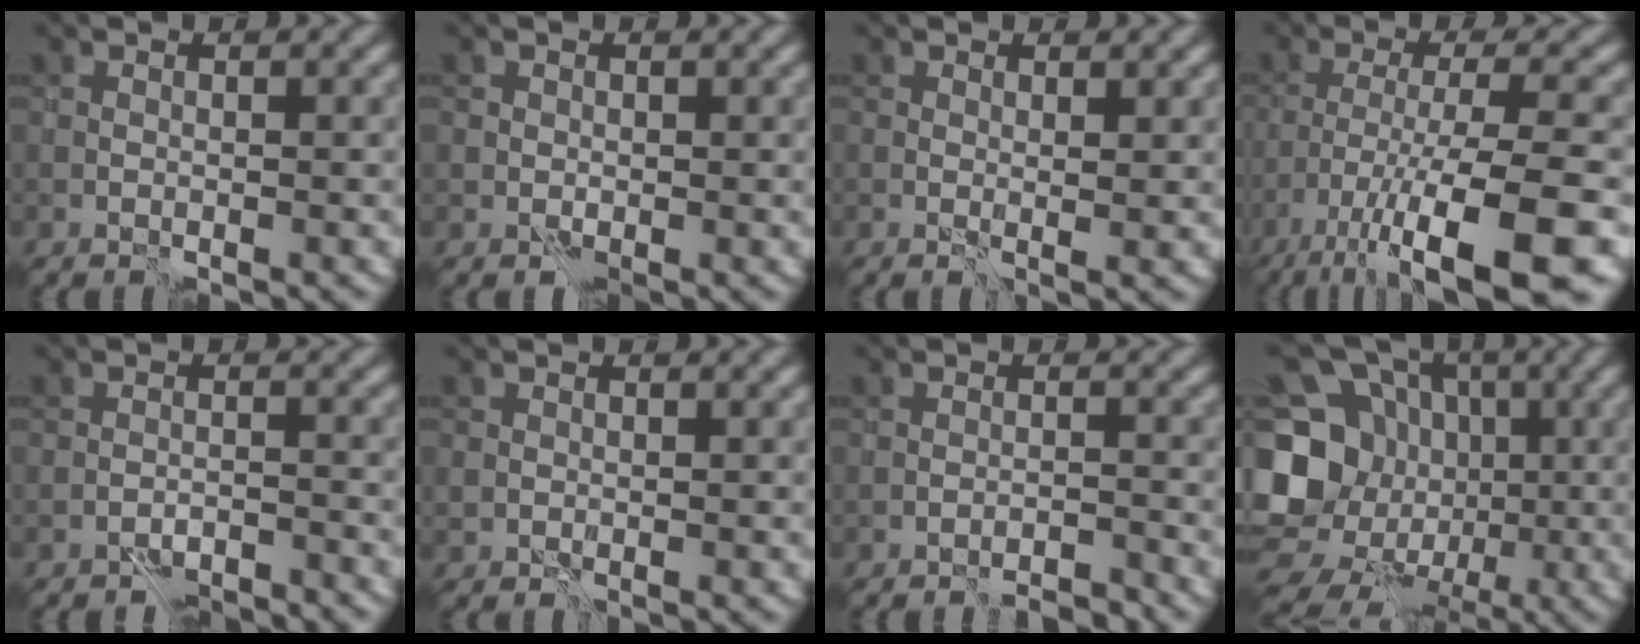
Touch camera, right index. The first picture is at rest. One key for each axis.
{"total": 1.3, "fx": 0.4, "fy": 1.2, "fz": 0.3, "tx": -0.006, "ty": 0.000, "tz": 0.009}
{"total": 1.1, "fx": 0.6, "fy": -0.1, "fz": 0.9, "tx": -0.010, "ty": -0.002, "tz": 0.011}
{"total": 12.1, "fx": -7.7, "fy": 1.8, "fz": 9.1, "tx": -0.148, "ty": -0.003, "tz": -0.122}
{"total": 2.2, "fx": -2.1, "fy": -0.6, "fz": -0.2, "tx": 0.008, "ty": 0.002, "tz": -0.040}
{"total": 0.9, "fx": 0.4, "fy": 0.7, "fz": 0.2, "tx": -0.006, "ty": 0.002, "tz": 0.005}
{"total": 2.4, "fx": -2.3, "fy": -0.7, "fz": 0.2, "tx": 0.004, "ty": 0.002, "tz": -0.038}
{"total": 14.7, "fx": -2.0, "fy": 12.6, "fz": 7.2, "tx": -0.157, "ty": 0.004, "tz": -0.042}